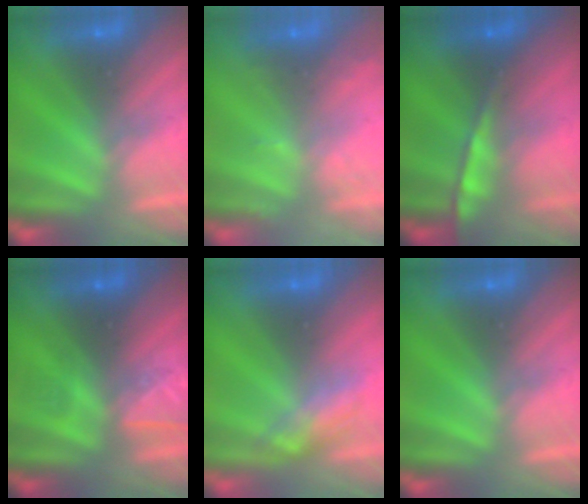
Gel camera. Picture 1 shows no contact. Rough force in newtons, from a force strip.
{"total": 8.4}
{"total": 7.6}
{"total": 3.3}
{"total": 2.7}
{"total": 0.0}